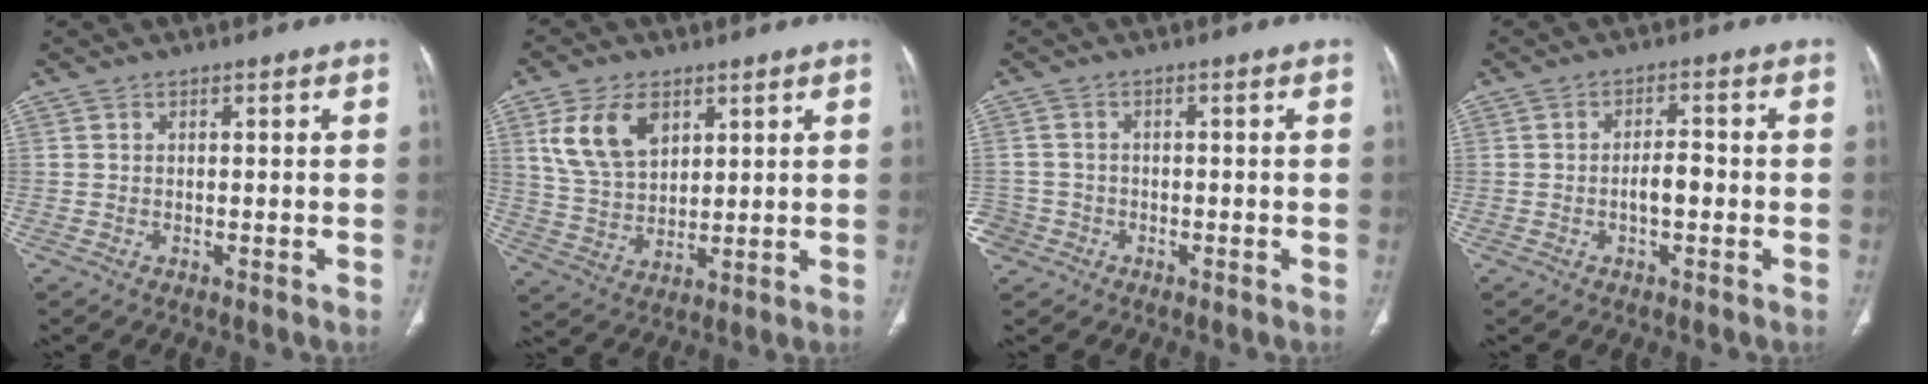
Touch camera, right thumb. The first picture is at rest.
{"total": 11.4, "force": [5.0, 7.1, 7.4], "torque": [-0.125, -0.015, 0.105]}
{"total": 4.1, "force": [-1.8, 3.6, 0.1], "torque": [0.006, 0.017, -0.034]}
{"total": 3.7, "force": [-0.8, 1.7, 3.2], "torque": [-0.050, 0.014, -0.016]}